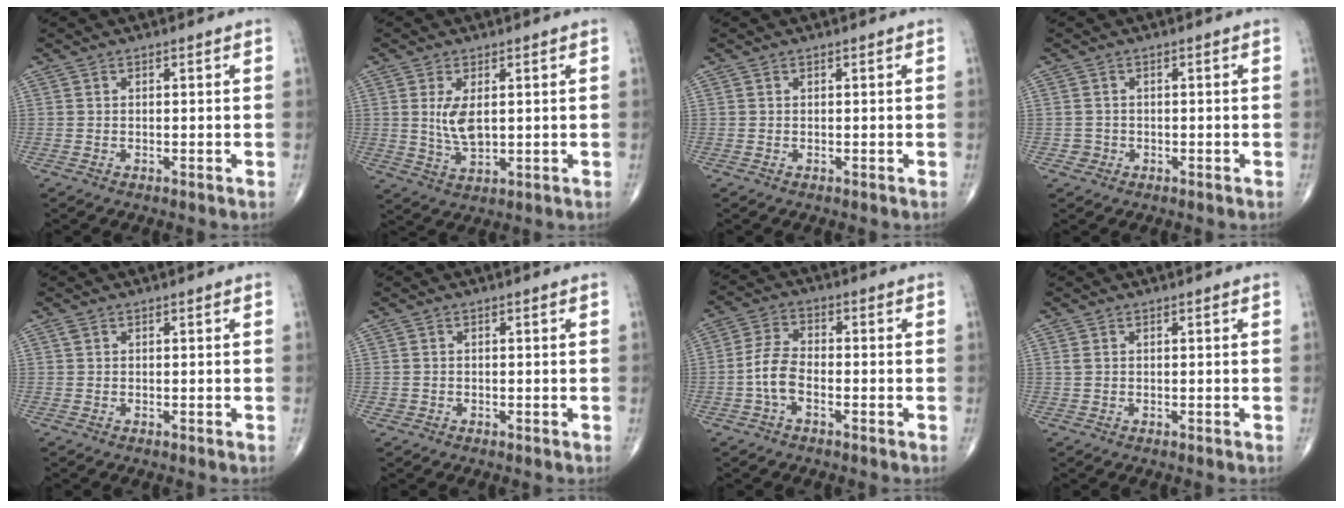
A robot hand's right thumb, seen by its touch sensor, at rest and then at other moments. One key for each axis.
{"total": 5.8, "fx": 1.1, "fy": 2.9, "fz": 4.9, "tx": -0.092, "ty": -0.014, "tz": 0.028}
{"total": 0.0}
{"total": 1.4, "fx": -0.4, "fy": 1.3, "fz": -0.1, "tx": 0.011, "ty": 0.007, "tz": -0.012}
{"total": 0.6, "fx": 0.3, "fy": 0.3, "fz": 0.3, "tx": -0.004, "ty": 0.006, "tz": 0.007}
{"total": 0.6, "fx": -0.1, "fy": 0.6, "fz": 0.1, "tx": -0.001, "ty": 0.002, "tz": -0.002}
{"total": 5.9, "fx": -1.8, "fy": 3.2, "fz": 4.7, "tx": -0.097, "ty": 0.021, "tz": -0.041}
{"total": 0.9, "fx": 0.4, "fy": 0.6, "fz": 0.6, "tx": -0.013, "ty": 0.001, "tz": 0.009}